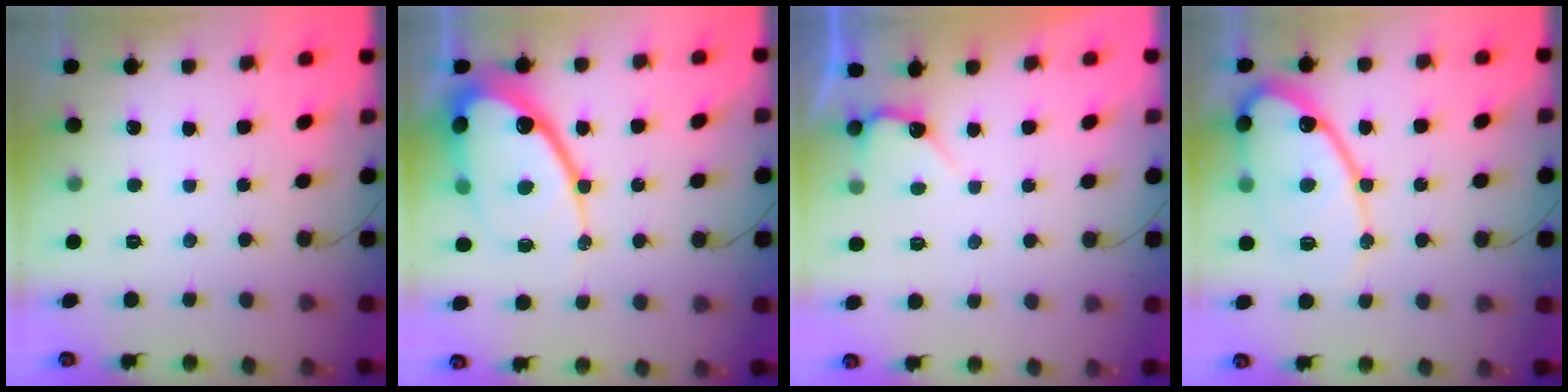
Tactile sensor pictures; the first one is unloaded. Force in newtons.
{"total": 20.1, "press": 20.0, "slide": 1.8}
{"total": 3.3, "press": 3.3, "slide": 0.1}
{"total": 16.4, "press": 16.3, "slide": 1.3}